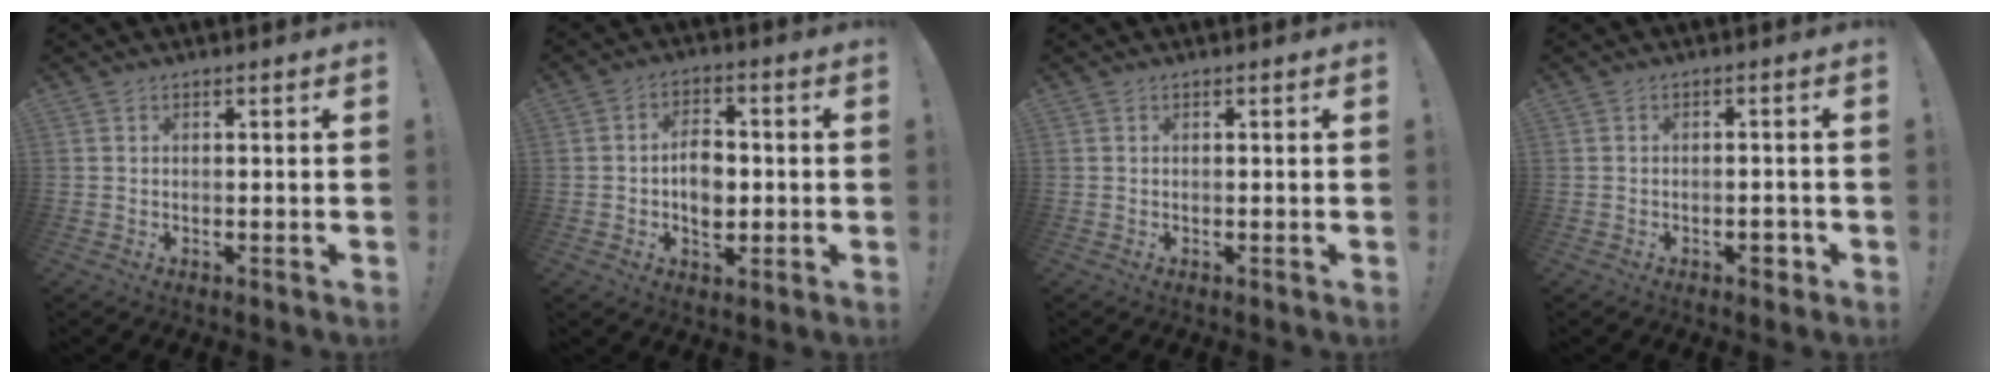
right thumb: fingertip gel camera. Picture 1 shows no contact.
{"total": 7.6, "force": [-0.5, 5.6, 5.2], "torque": [-0.064, 0.001, -0.011]}
{"total": 0.0}
{"total": 2.4, "force": [-1.3, 1.1, 1.7], "torque": [-0.009, 0.001, -0.024]}